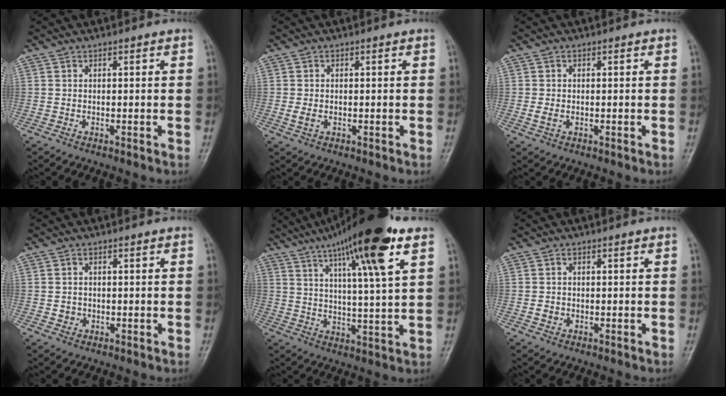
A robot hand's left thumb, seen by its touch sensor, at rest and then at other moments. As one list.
[{"total": 2.1, "force": [-0.3, 1.5, 1.5], "torque": [-0.031, 0.001, -0.007]}, {"total": 2.0, "force": [-0.3, 1.4, 1.4], "torque": [-0.030, 0.001, -0.007]}, {"total": 1.9, "force": [-0.3, 1.7, 0.6], "torque": [-0.001, 0.005, -0.004]}, {"total": 18.4, "force": [10.1, 2.5, 15.2], "torque": [-0.241, -0.019, 0.161]}, {"total": 1.7, "force": [-0.4, 1.5, 0.8], "torque": [-0.007, 0.003, -0.007]}]